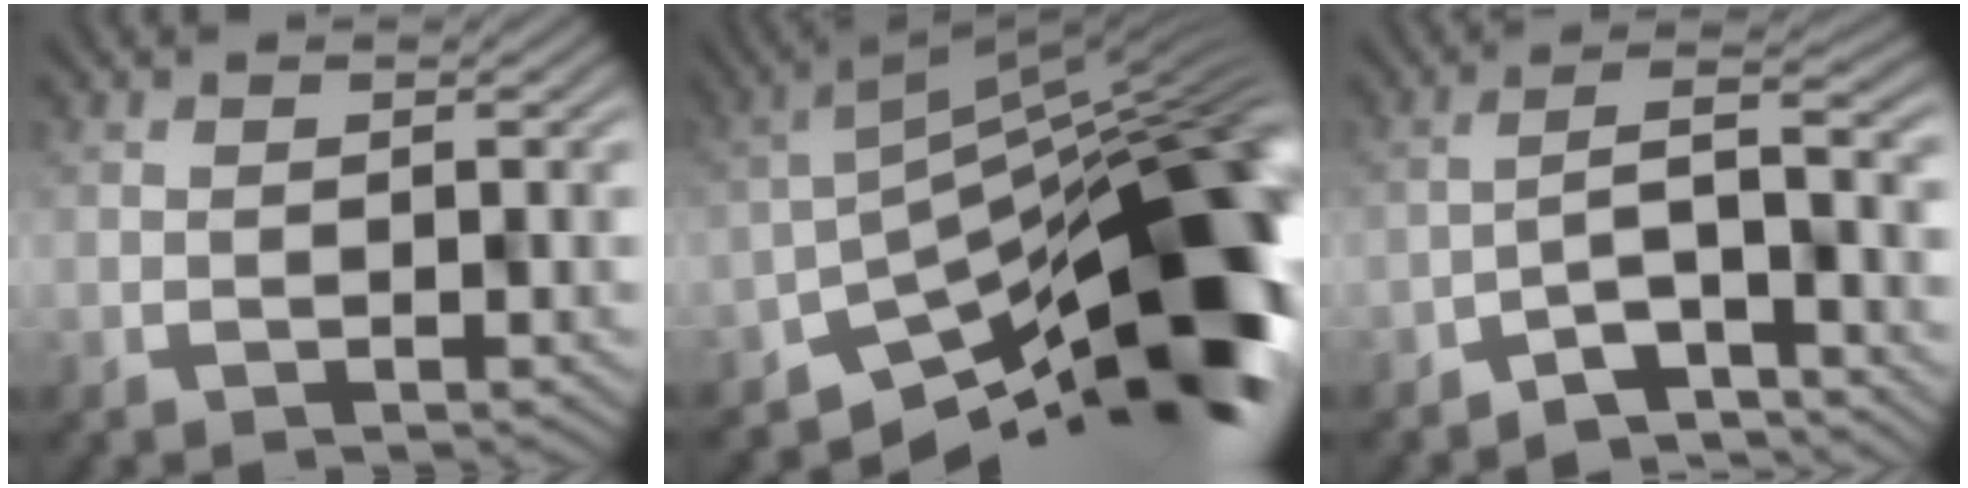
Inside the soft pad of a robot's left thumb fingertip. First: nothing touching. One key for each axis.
{"total": 15.8, "fx": -8.1, "fy": 6.3, "fz": 12.0, "tx": -0.166, "ty": -0.010, "tz": -0.143}
{"total": 6.7, "fx": -4.6, "fy": 1.7, "fz": 4.6, "tx": -0.059, "ty": 0.001, "tz": -0.080}